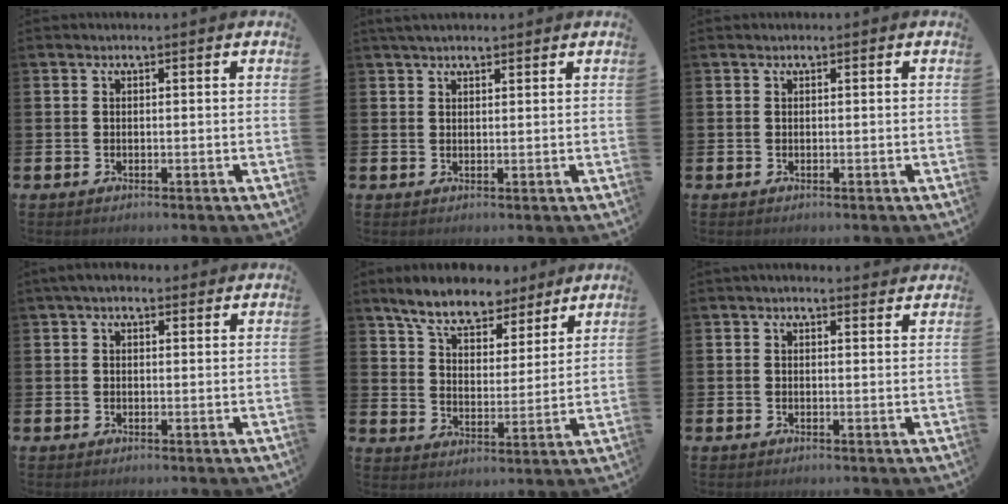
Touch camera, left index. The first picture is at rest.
{"total": 2.7, "force": [2.4, 0.8, 0.9], "torque": [-0.013, -0.003, 0.042]}
{"total": 0.0}
{"total": 2.7, "force": [2.1, 1.4, 1.1], "torque": [-0.016, 0.001, 0.035]}
{"total": 8.3, "force": [7.4, 2.8, 2.4], "torque": [-0.070, -0.037, 0.131]}
{"total": 1.4, "force": [1.3, 0.4, 0.3], "torque": [-0.006, 0.001, 0.023]}